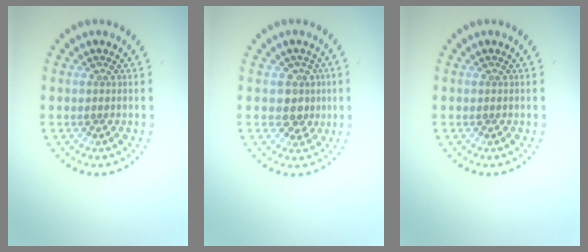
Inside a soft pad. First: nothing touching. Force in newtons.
{"total": 2.5, "press": 2.2, "slide": 1.2}
{"total": 0.0}